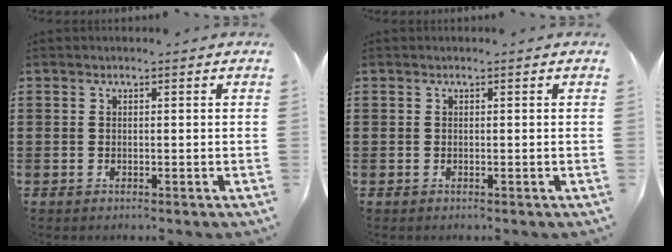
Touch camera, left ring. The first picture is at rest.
{"total": 0.0}